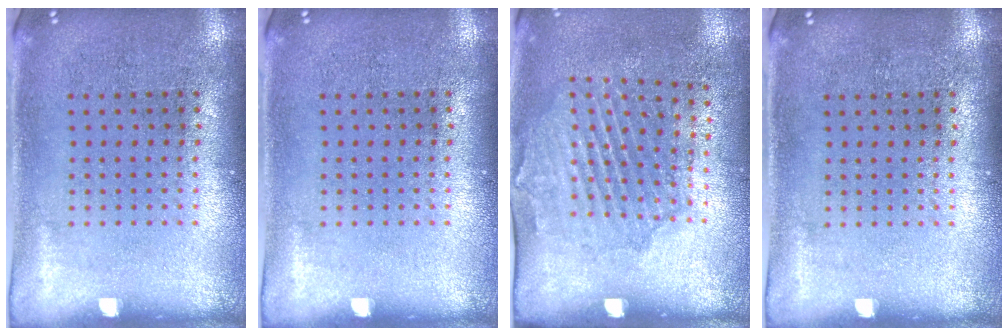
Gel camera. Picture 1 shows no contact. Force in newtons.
{"total": 0.0}
{"total": 1.7, "press": 1.4, "slide": 0.8}
{"total": 0.0}